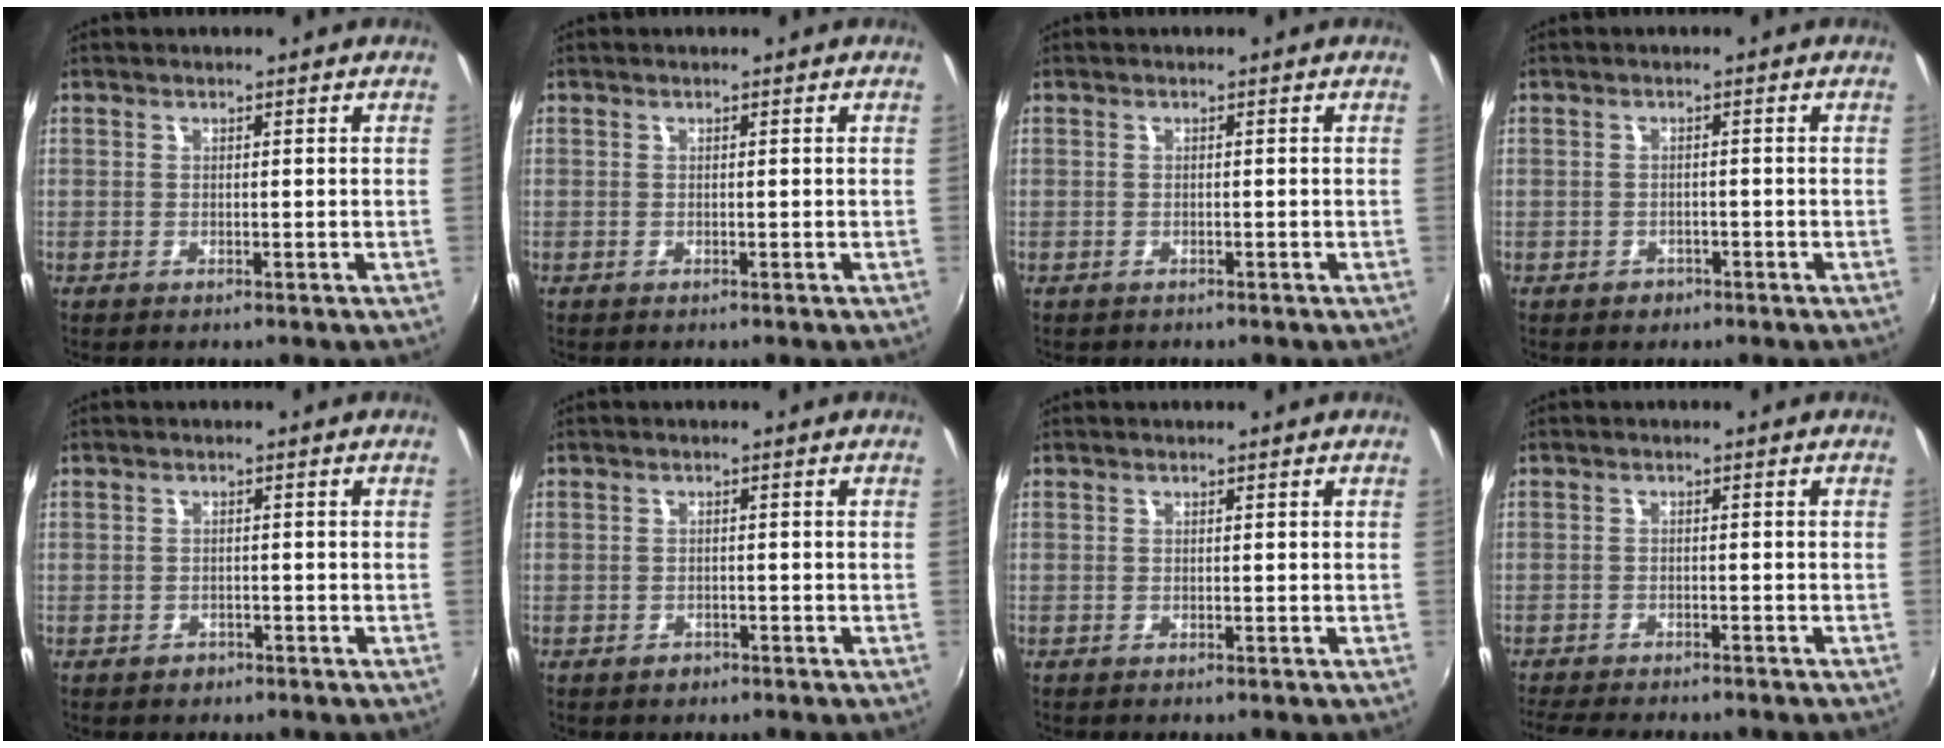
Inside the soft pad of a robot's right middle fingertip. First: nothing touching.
{"total": 0.0}
{"total": 0.8, "force": [-0.6, 0.5, 0.0], "torque": [-0.005, -0.002, -0.010]}
{"total": 2.1, "force": [-1.2, 1.7, 0.4], "torque": [-0.011, -0.002, -0.017]}
{"total": 1.8, "force": [-1.2, 1.4, 0.3], "torque": [-0.007, -0.001, -0.016]}
{"total": 1.7, "force": [-1.1, 1.3, 0.3], "torque": [-0.007, -0.001, -0.016]}
{"total": 0.0}
{"total": 9.3, "force": [-8.2, 2.0, 4.0], "torque": [-0.096, -0.025, -0.127]}